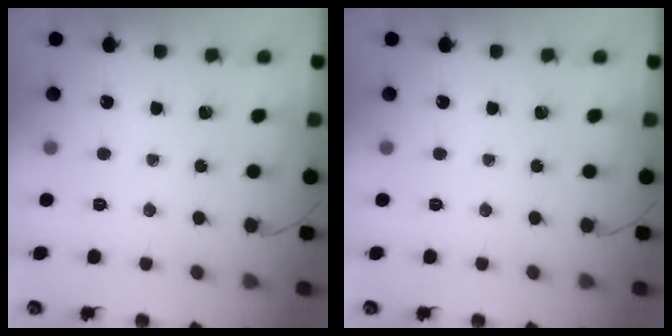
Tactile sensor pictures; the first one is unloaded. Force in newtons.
{"total": 0.0}